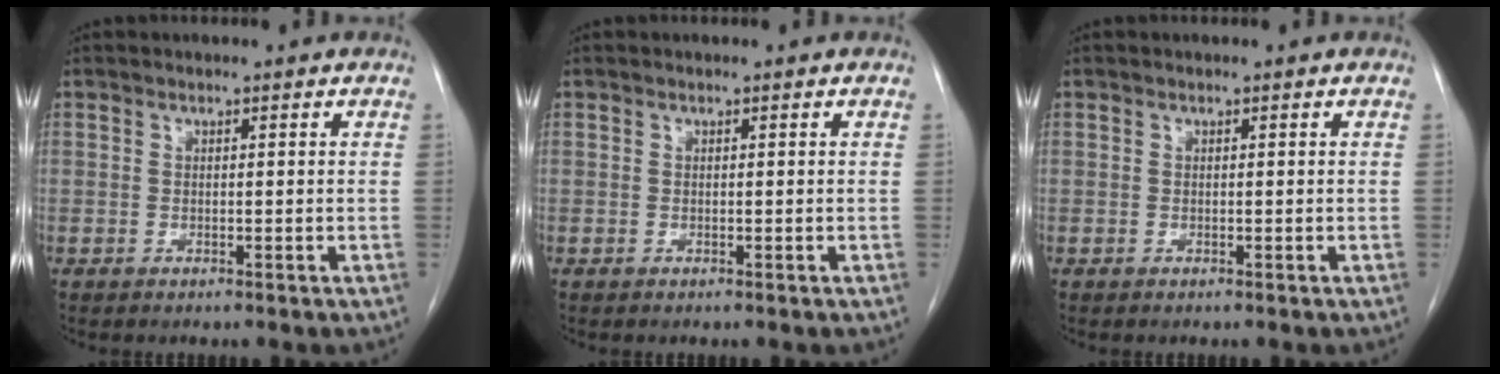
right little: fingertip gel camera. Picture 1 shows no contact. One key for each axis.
{"total": 0.0}
{"total": 0.0}